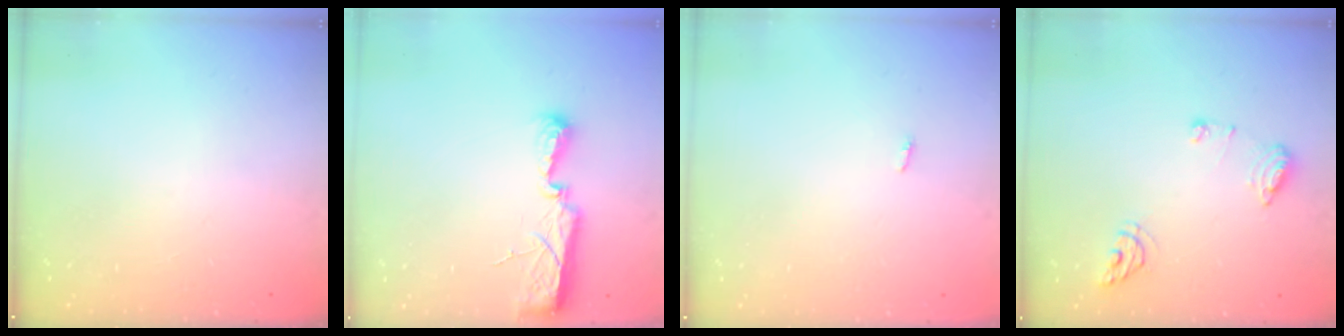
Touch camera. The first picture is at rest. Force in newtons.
{"total": 7.8, "press": 7.7, "slide": 1.2}
{"total": 2.8, "press": 1.8, "slide": 2.2}
{"total": 8.9, "press": 8.8, "slide": 1.1}